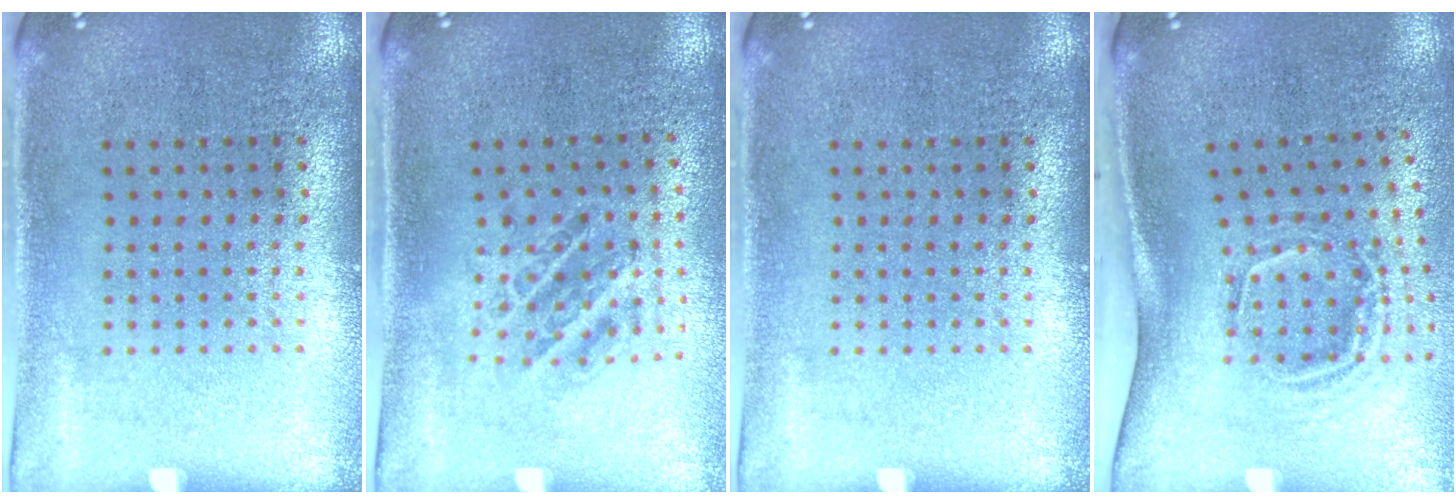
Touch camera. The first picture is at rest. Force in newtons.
{"total": 1.0, "press": 1.0, "slide": 0.1}
{"total": 0.0}
{"total": 2.1, "press": 1.3, "slide": 1.7}